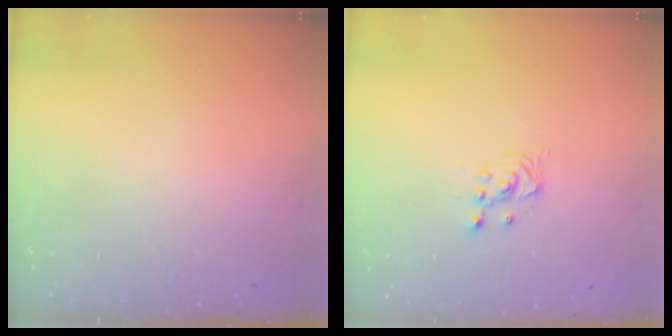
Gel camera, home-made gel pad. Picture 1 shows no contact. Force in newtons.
{"total": 2.4, "press": 2.3, "slide": 0.2}